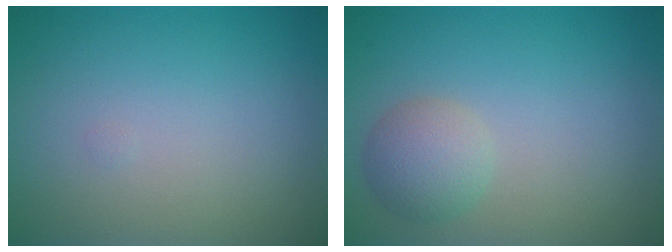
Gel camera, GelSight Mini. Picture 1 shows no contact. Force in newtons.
{"total": 2.7, "press": 2.7, "slide": 0.1}